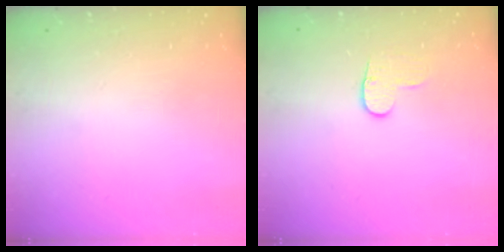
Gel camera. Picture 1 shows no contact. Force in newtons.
{"total": 5.7, "press": 5.6, "slide": 0.6}